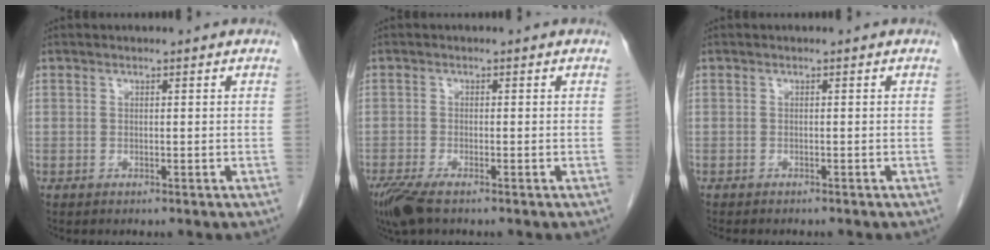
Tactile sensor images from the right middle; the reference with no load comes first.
{"total": 4.8, "force": [-3.4, 1.1, 3.2], "torque": [-0.066, -0.014, -0.061]}
{"total": 3.9, "force": [-3.4, 1.0, 1.7], "torque": [-0.019, -0.006, -0.040]}